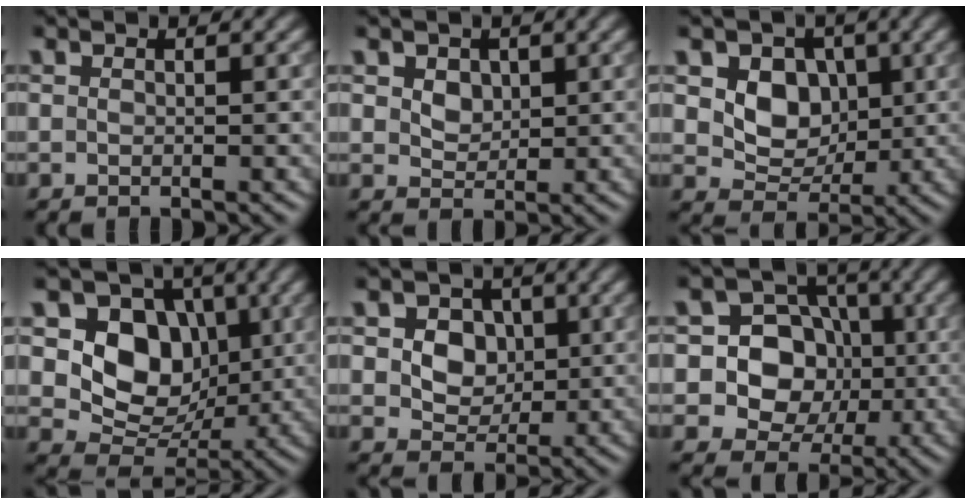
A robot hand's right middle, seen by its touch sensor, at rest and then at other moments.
{"total": 2.6, "force": [1.2, 1.9, 1.4], "torque": [-0.032, 0.005, 0.022]}
{"total": 5.0, "force": [1.0, 4.0, 2.9], "torque": [-0.053, -0.010, 0.010]}
{"total": 8.0, "force": [1.5, 6.4, 4.7], "torque": [-0.076, -0.010, 0.015]}
{"total": 5.5, "force": [1.4, 4.4, 2.9], "torque": [-0.048, 0.008, 0.016]}
{"total": 9.4, "force": [-0.3, 8.6, 3.8], "torque": [-0.068, 0.031, -0.028]}